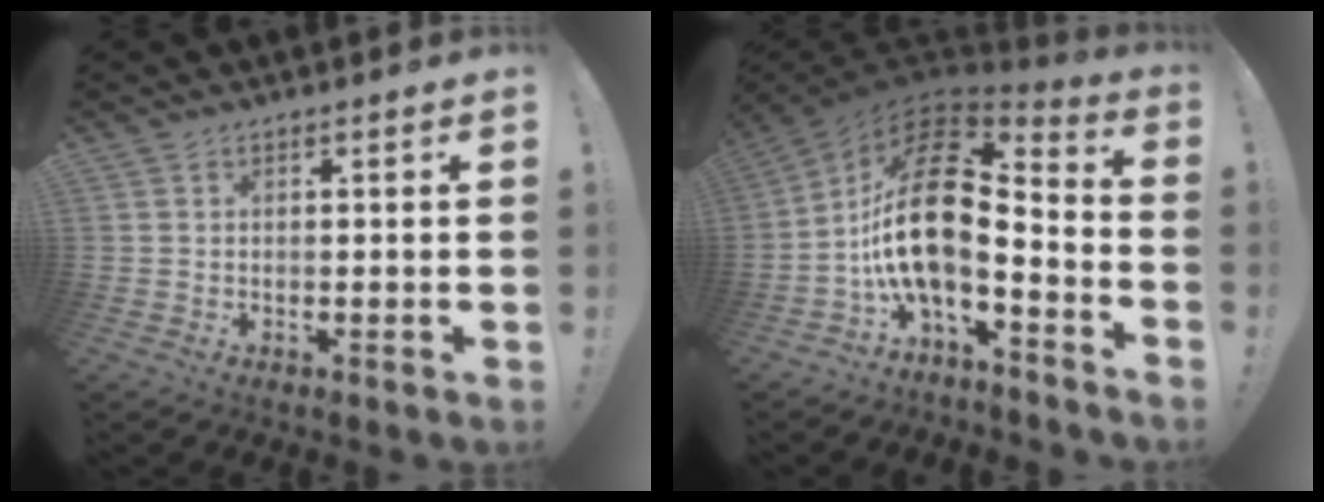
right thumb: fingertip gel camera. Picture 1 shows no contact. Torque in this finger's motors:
{"motor_torque": [2.60, 2.41, 1.53, -1.24, 0.30]}